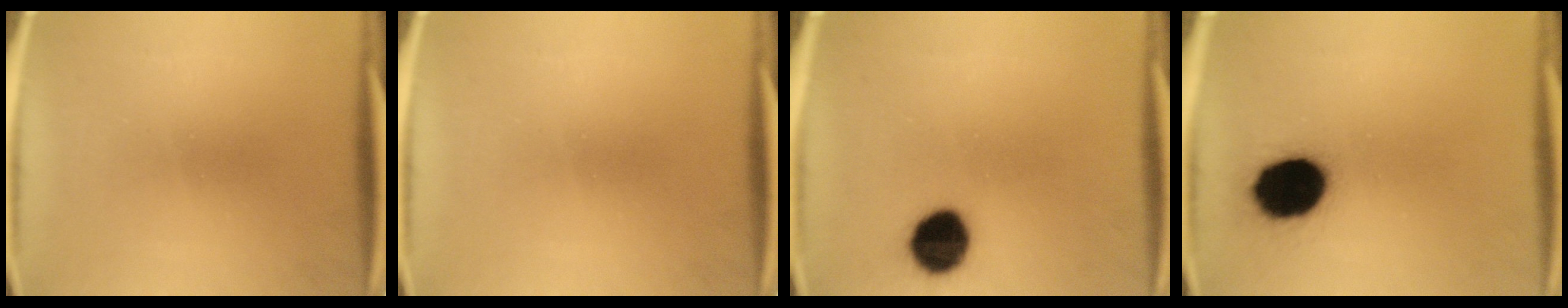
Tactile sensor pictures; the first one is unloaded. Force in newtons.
{"total": 0.0}
{"total": 10.5}
{"total": 15.9}